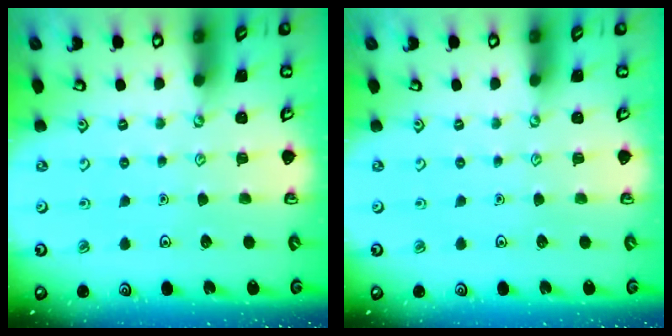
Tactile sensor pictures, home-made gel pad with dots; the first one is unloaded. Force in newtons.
{"total": 0.0}